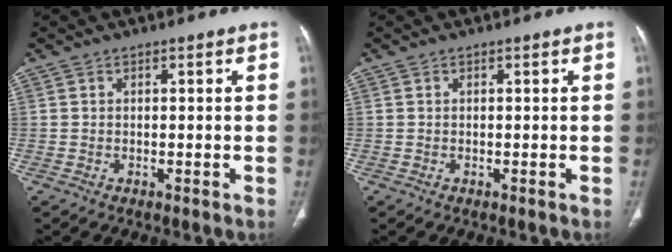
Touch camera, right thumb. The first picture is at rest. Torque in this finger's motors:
{"motor_torque": [2.01, 1.98, 0.39, -0.05, 0.04]}